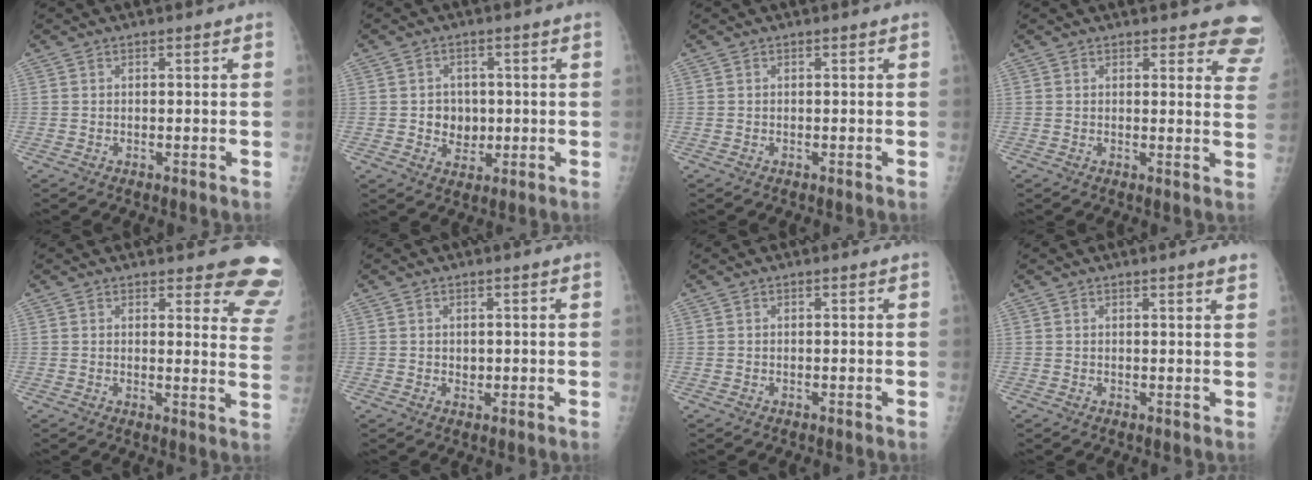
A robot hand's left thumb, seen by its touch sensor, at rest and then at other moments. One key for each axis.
{"total": 5.1, "fx": -0.1, "fy": 4.5, "fz": 2.4, "tx": -0.007, "ty": 0.004, "tz": 0.004}
{"total": 0.0}
{"total": 8.7, "fx": 7.9, "fy": 2.9, "fz": 2.3, "tx": 0.025, "ty": -0.040, "tz": 0.057}
{"total": 11.3, "fx": 10.2, "fy": 2.9, "fz": 3.9, "tx": 0.003, "ty": -0.080, "tz": 0.085}
{"total": 1.1, "fx": 0.2, "fy": 1.0, "fz": 0.5, "tx": -0.003, "ty": -0.001, "tz": 0.006}
{"total": 0.0}
{"total": 2.2, "fx": 1.6, "fy": -0.1, "fz": 1.5, "tx": -0.018, "ty": -0.004, "tz": 0.020}